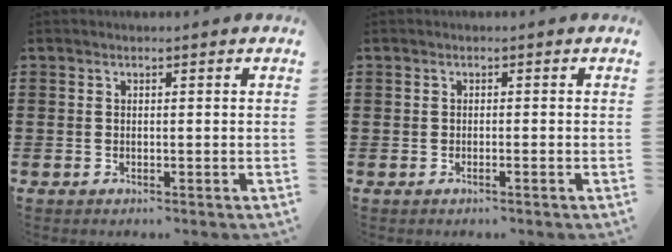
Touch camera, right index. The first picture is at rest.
{"total": 0.7, "force": [-0.4, -0.3, 0.6], "torque": [-0.011, -0.007, -0.005]}